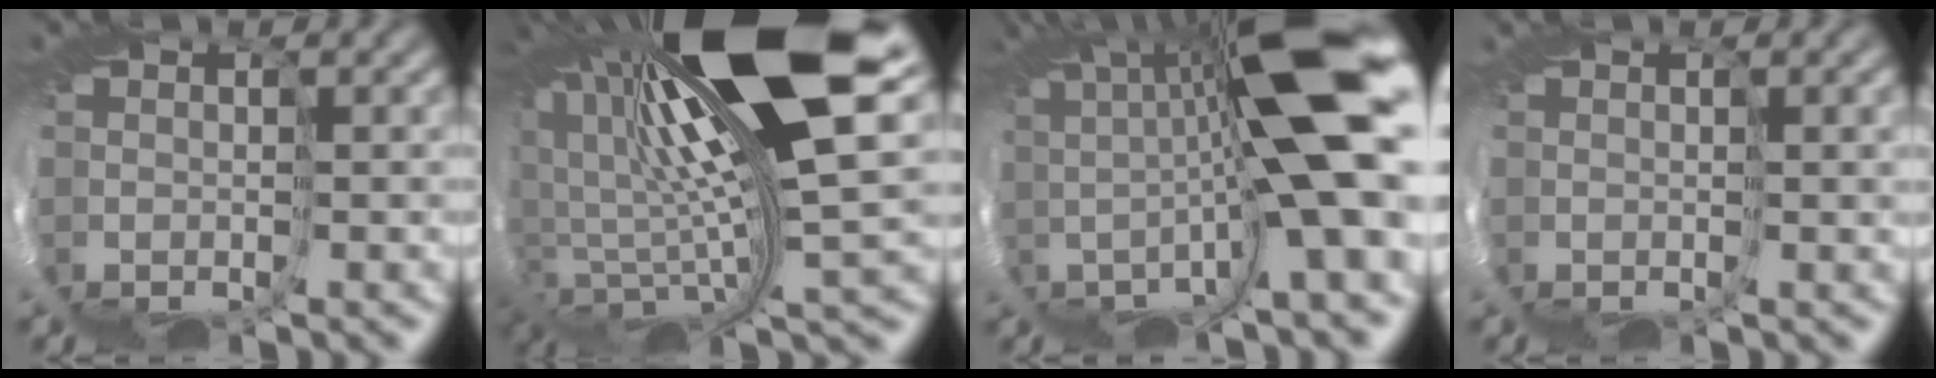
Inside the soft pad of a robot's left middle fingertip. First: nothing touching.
{"total": 16.5, "force": [7.2, 3.7, 14.3], "torque": [-0.255, -0.010, 0.136]}
{"total": 12.5, "force": [2.6, 1.2, 12.2], "torque": [-0.201, 0.019, 0.038]}
{"total": 1.2, "force": [0.6, -0.3, 0.9], "torque": [-0.011, 0.005, 0.007]}